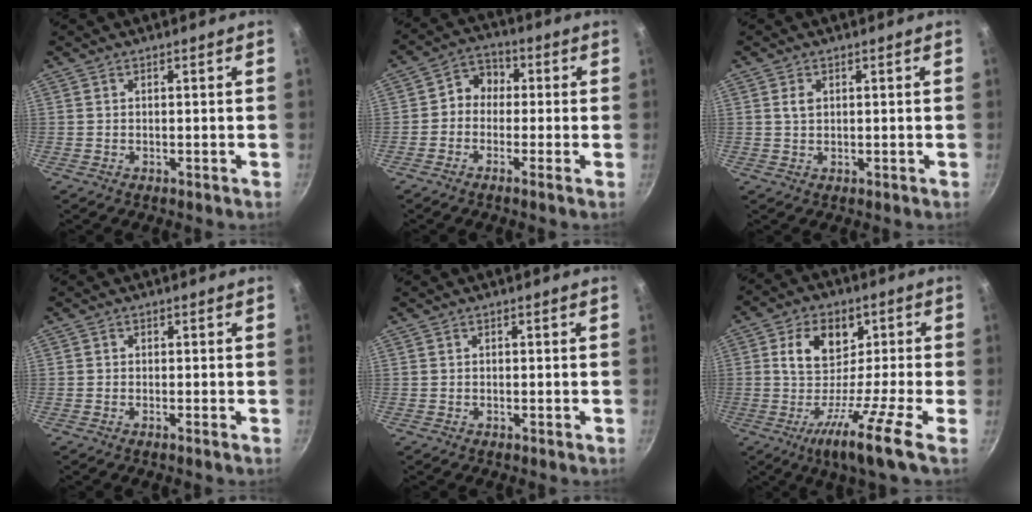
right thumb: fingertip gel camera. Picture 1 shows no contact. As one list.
[{"total": 5.4, "force": [-0.5, 4.3, 3.2], "torque": [-0.039, 0.028, -0.027]}, {"total": 2.1, "force": [0.6, 1.5, 1.4], "torque": [-0.020, 0.001, 0.011]}, {"total": 0.6, "force": [-0.4, 0.1, 0.4], "torque": [-0.011, 0.001, -0.013]}, {"total": 0.0}, {"total": 12.8, "force": [-3.4, 4.3, 11.5], "torque": [-0.185, 0.018, -0.082]}]